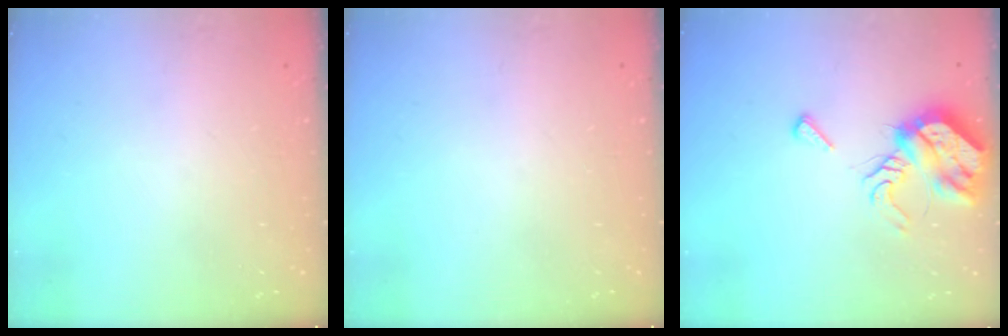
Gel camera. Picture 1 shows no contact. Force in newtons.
{"total": 0.0}
{"total": 9.5, "press": 9.4, "slide": 1.3}